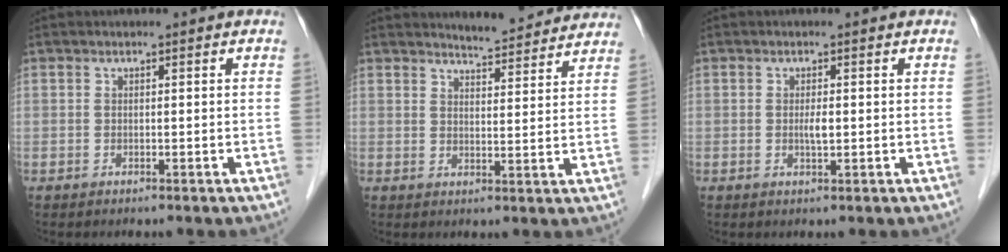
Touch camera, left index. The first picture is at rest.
{"total": 8.2, "force": [8.0, 0.9, 1.9], "torque": [-0.030, -0.002, 0.095]}
{"total": 1.3, "force": [-0.2, 0.3, 1.3], "torque": [-0.024, -0.003, -0.005]}